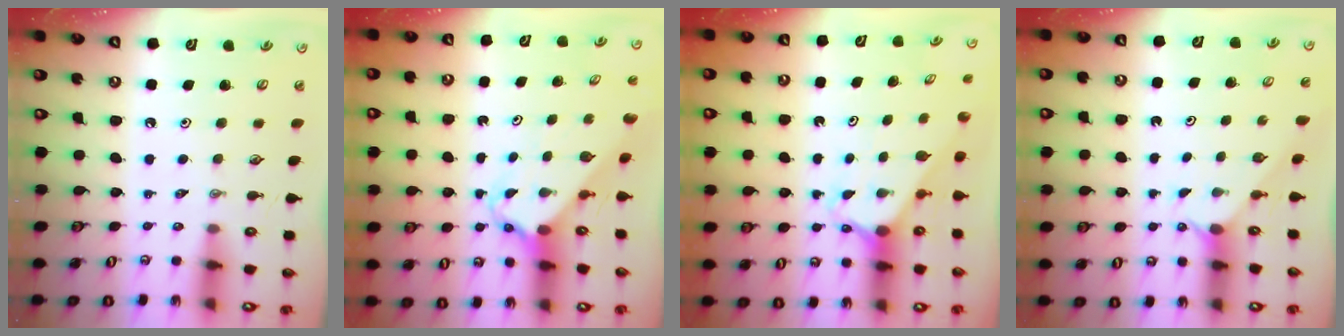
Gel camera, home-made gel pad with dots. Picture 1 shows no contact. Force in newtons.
{"total": 2.6, "press": 2.6, "slide": 0.2}
{"total": 2.3, "press": 2.3, "slide": 0.2}
{"total": 0.9, "press": 0.9, "slide": 0.1}